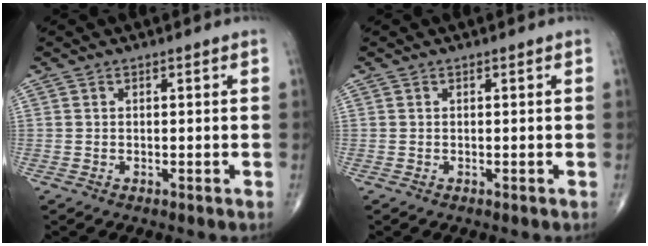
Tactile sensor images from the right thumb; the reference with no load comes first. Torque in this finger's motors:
{"motor_torque": [0.07, -0.16, 0.18, -0.02, 0.00]}